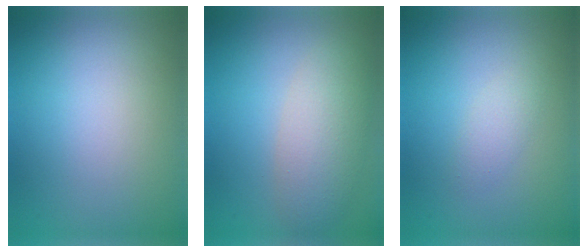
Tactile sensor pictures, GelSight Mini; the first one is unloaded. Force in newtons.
{"total": 4.2, "press": 4.2, "slide": 0.3}
{"total": 1.4, "press": 1.4, "slide": 0.0}